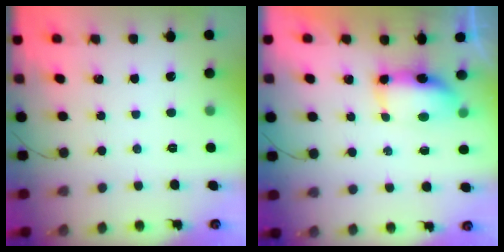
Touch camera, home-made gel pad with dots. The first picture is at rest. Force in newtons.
{"total": 8.1, "press": 7.5, "slide": 3.2}